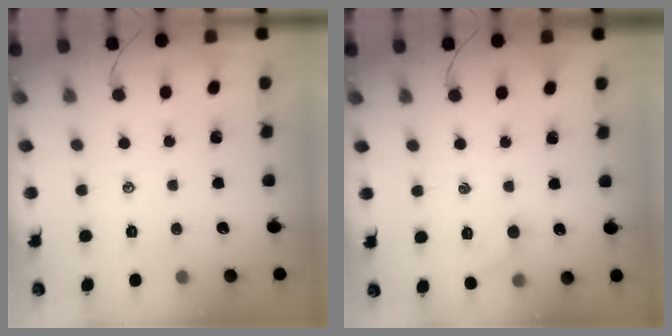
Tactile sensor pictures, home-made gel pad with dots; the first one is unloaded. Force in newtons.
{"total": 6.2, "press": 5.9, "slide": 1.9}